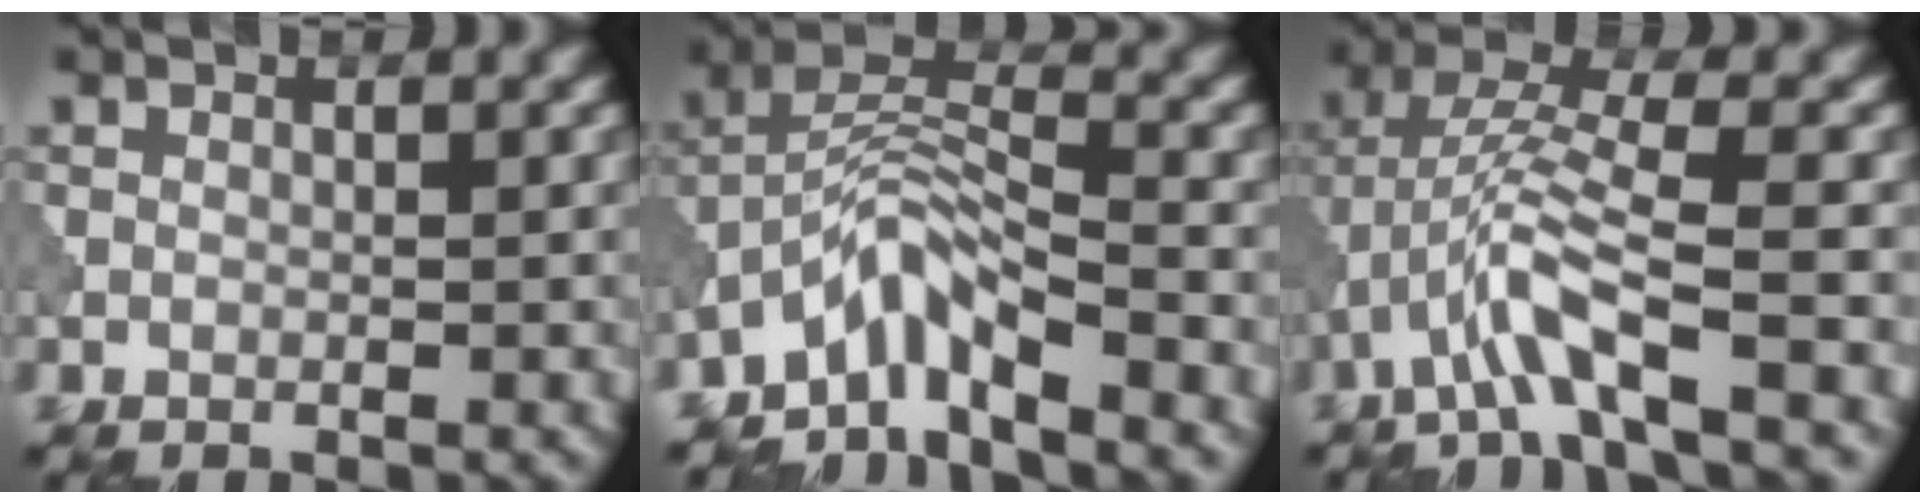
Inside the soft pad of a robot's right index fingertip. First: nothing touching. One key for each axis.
{"total": 5.2, "fx": -4.0, "fy": 1.0, "fz": 3.1, "tx": -0.053, "ty": 0.010, "tz": -0.086}
{"total": 5.5, "fx": -3.0, "fy": 0.8, "fz": 4.5, "tx": -0.100, "ty": 0.012, "tz": -0.063}